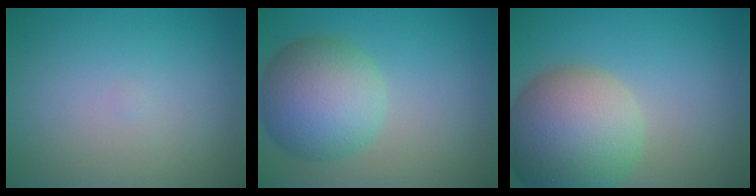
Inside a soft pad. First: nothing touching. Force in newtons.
{"total": 7.6, "press": 7.6, "slide": 0.3}
{"total": 10.6, "press": 10.5, "slide": 0.8}